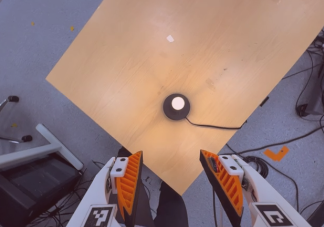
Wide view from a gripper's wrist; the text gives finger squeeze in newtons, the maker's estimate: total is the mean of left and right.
{"total": 0.0}